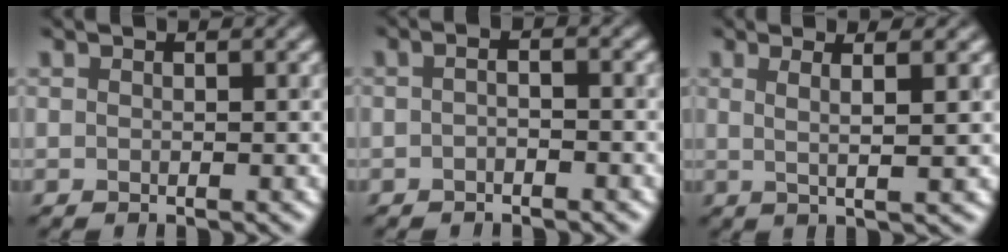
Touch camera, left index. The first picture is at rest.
{"total": 1.0, "force": [-0.7, 0.0, 0.7], "torque": [-0.017, -0.005, -0.009]}
{"total": 3.0, "force": [1.1, 0.3, 2.8], "torque": [-0.052, 0.007, 0.016]}